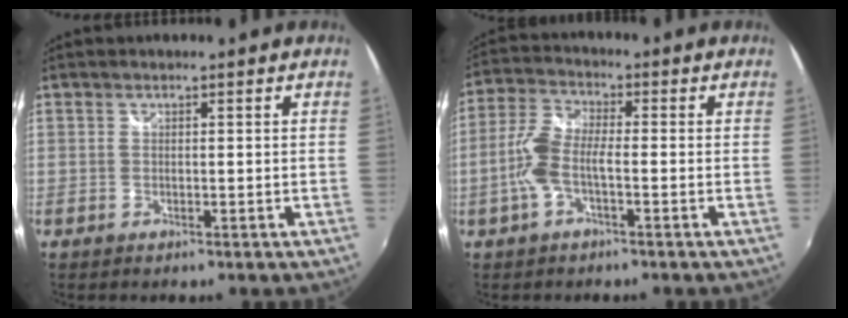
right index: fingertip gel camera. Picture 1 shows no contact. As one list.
[{"total": 6.9, "force": [-2.1, 2.1, 6.2], "torque": [-0.145, 0.012, -0.043]}]